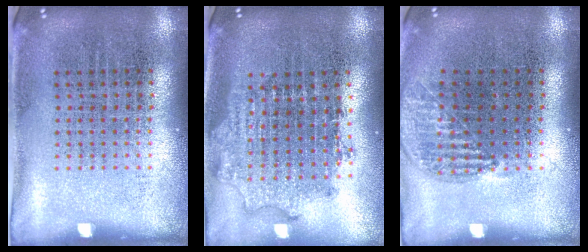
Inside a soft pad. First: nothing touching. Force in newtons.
{"total": 1.8, "press": 1.4, "slide": 1.1}
{"total": 1.0, "press": 1.0, "slide": 0.0}